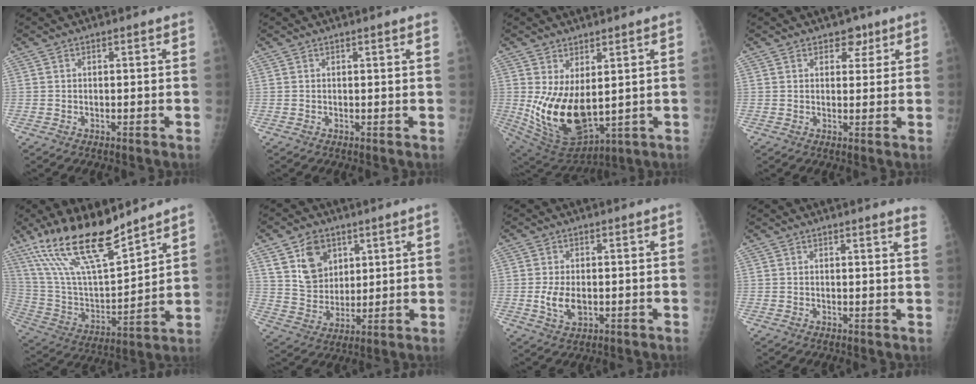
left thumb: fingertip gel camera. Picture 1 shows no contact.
{"total": 1.0, "force": [0.7, -0.2, 0.6], "torque": [-0.018, -0.002, 0.014]}
{"total": 13.9, "force": [1.0, 7.3, 11.8], "torque": [-0.199, -0.035, 0.049]}
{"total": 3.4, "force": [2.2, 2.3, 1.3], "torque": [0.012, -0.013, 0.029]}
{"total": 20.4, "force": [15.2, 5.2, 12.6], "torque": [-0.207, -0.071, 0.290]}
{"total": 10.3, "force": [5.1, 7.4, 5.0], "torque": [-0.065, -0.029, 0.104]}
{"total": 5.2, "force": [-0.7, 3.0, 4.2], "torque": [-0.076, -0.009, -0.009]}
{"total": 4.5, "force": [4.1, -0.1, 1.7], "torque": [-0.019, -0.020, 0.025]}